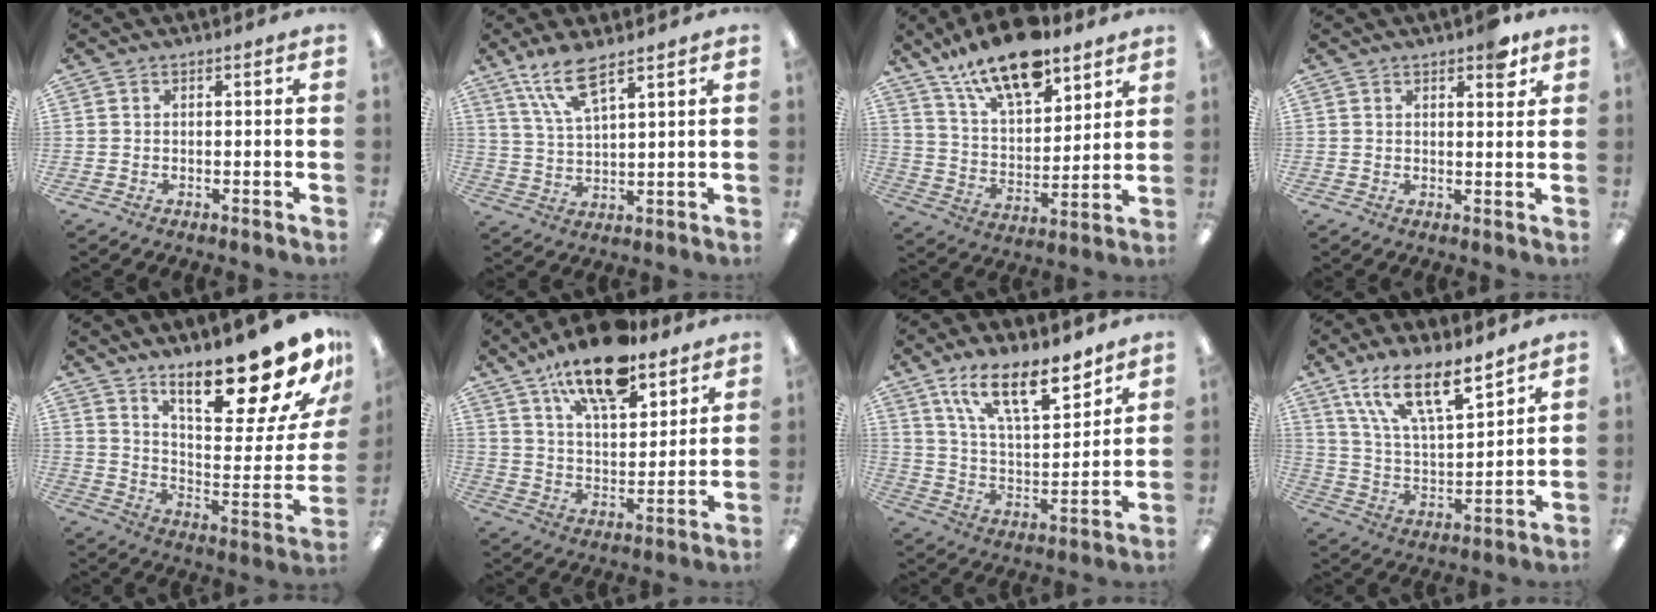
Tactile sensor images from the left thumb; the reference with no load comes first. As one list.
[{"total": 9.7, "force": [6.9, 2.6, 6.3], "torque": [-0.138, -0.018, 0.127]}, {"total": 17.1, "force": [12.7, 6.8, 9.2], "torque": [-0.161, -0.064, 0.221]}, {"total": 4.8, "force": [3.2, 1.8, 3.0], "torque": [-0.026, -0.015, 0.049]}, {"total": 23.1, "force": [16.9, 6.3, 14.4], "torque": [-0.184, -0.134, 0.274]}, {"total": 16.1, "force": [12.2, 5.9, 8.8], "torque": [-0.145, -0.064, 0.209]}, {"total": 16.0, "force": [11.4, 5.3, 9.9], "torque": [-0.161, -0.061, 0.193]}, {"total": 16.1, "force": [11.7, 4.9, 9.8], "torque": [-0.177, -0.062, 0.204]}]